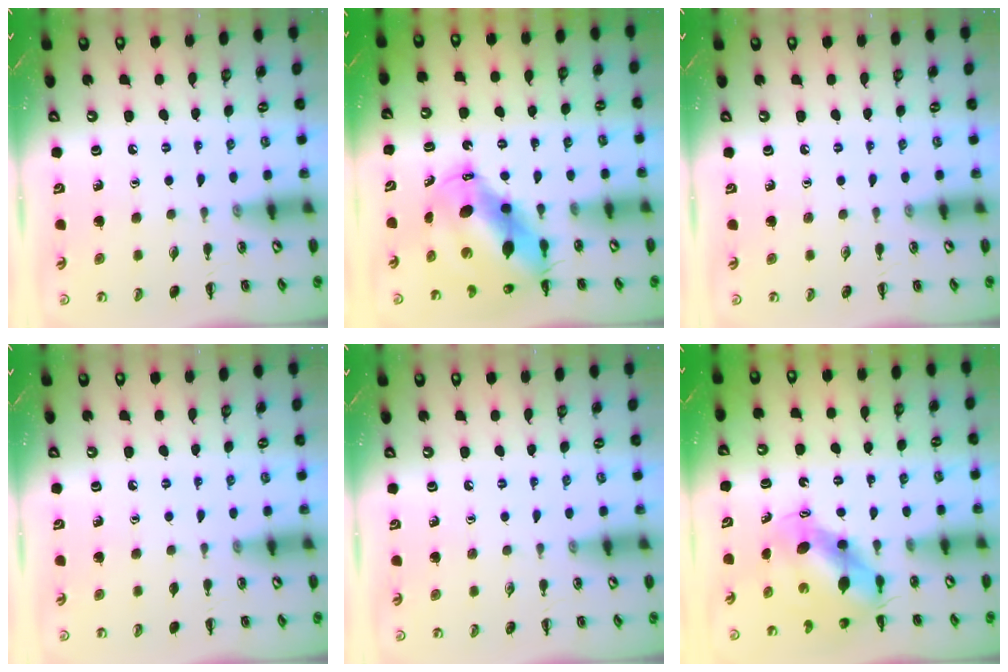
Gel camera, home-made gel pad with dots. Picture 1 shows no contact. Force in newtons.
{"total": 12.4, "press": 12.0, "slide": 3.4}
{"total": 0.0}
{"total": 0.0}
{"total": 0.0}
{"total": 6.5, "press": 6.3, "slide": 1.7}